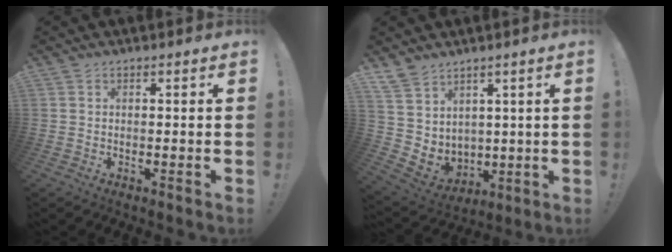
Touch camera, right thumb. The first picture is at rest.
{"total": 8.1, "force": [5.8, 5.4, 1.4], "torque": [-0.044, -0.041, 0.124]}